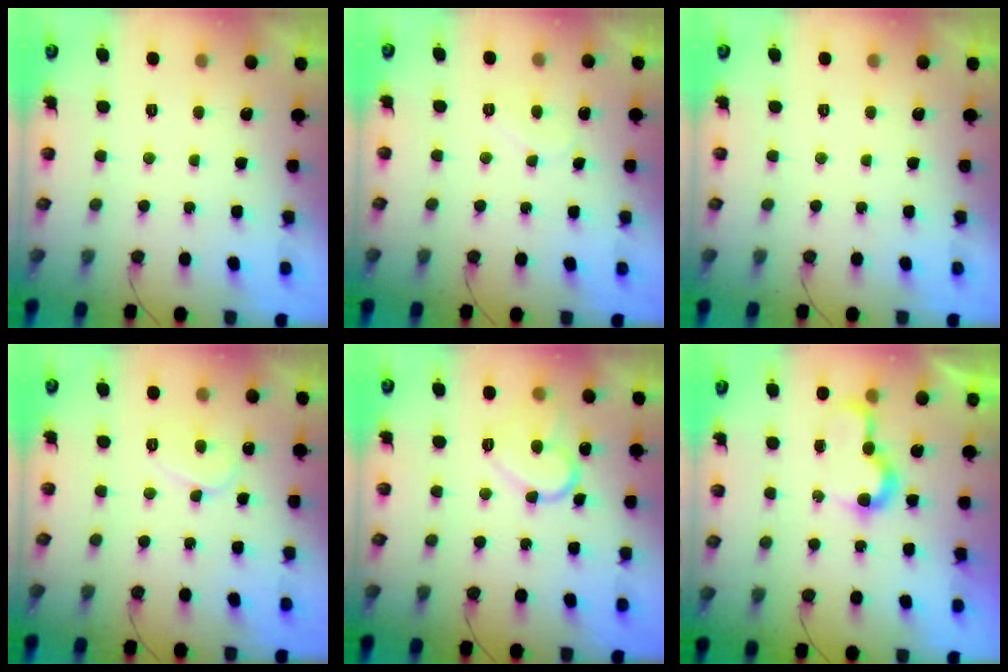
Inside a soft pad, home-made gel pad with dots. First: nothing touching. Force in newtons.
{"total": 4.9, "press": 4.9, "slide": 0.5}
{"total": 0.0}
{"total": 7.5, "press": 7.5, "slide": 0.5}
{"total": 13.2, "press": 13.1, "slide": 1.2}
{"total": 7.6, "press": 7.6, "slide": 0.3}